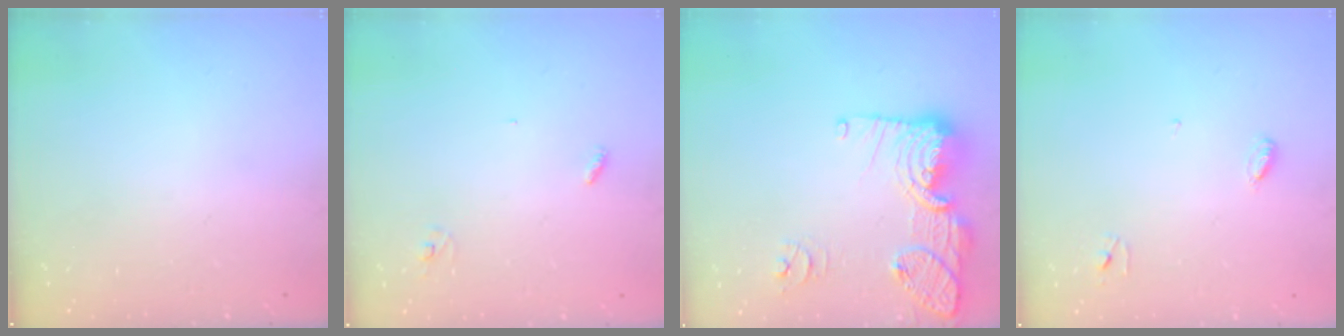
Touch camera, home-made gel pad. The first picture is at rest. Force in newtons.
{"total": 2.8, "press": 2.8, "slide": 0.3}
{"total": 17.6, "press": 17.3, "slide": 3.3}
{"total": 3.5, "press": 3.4, "slide": 0.4}